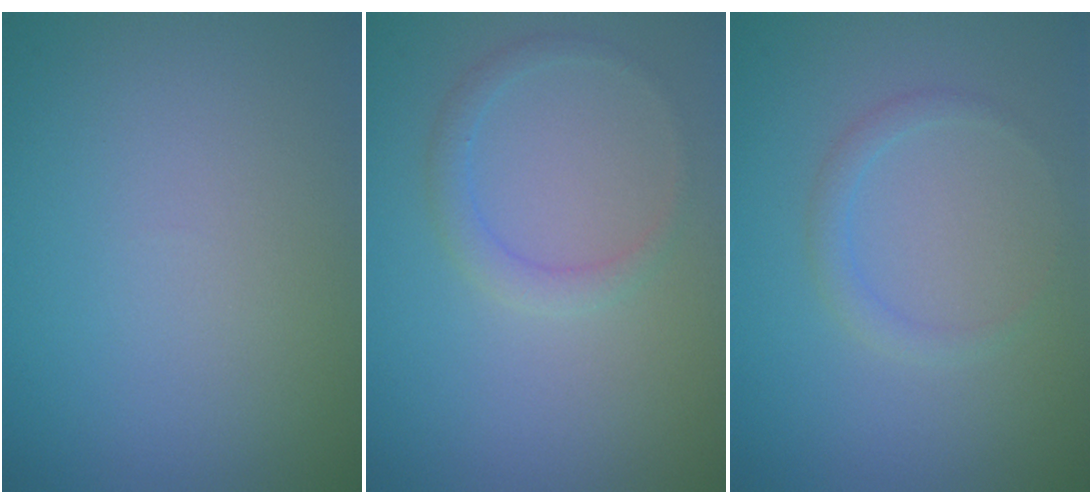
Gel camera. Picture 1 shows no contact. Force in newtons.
{"total": 1.6, "press": 1.6, "slide": 0.2}
{"total": 1.3, "press": 1.3, "slide": 0.1}